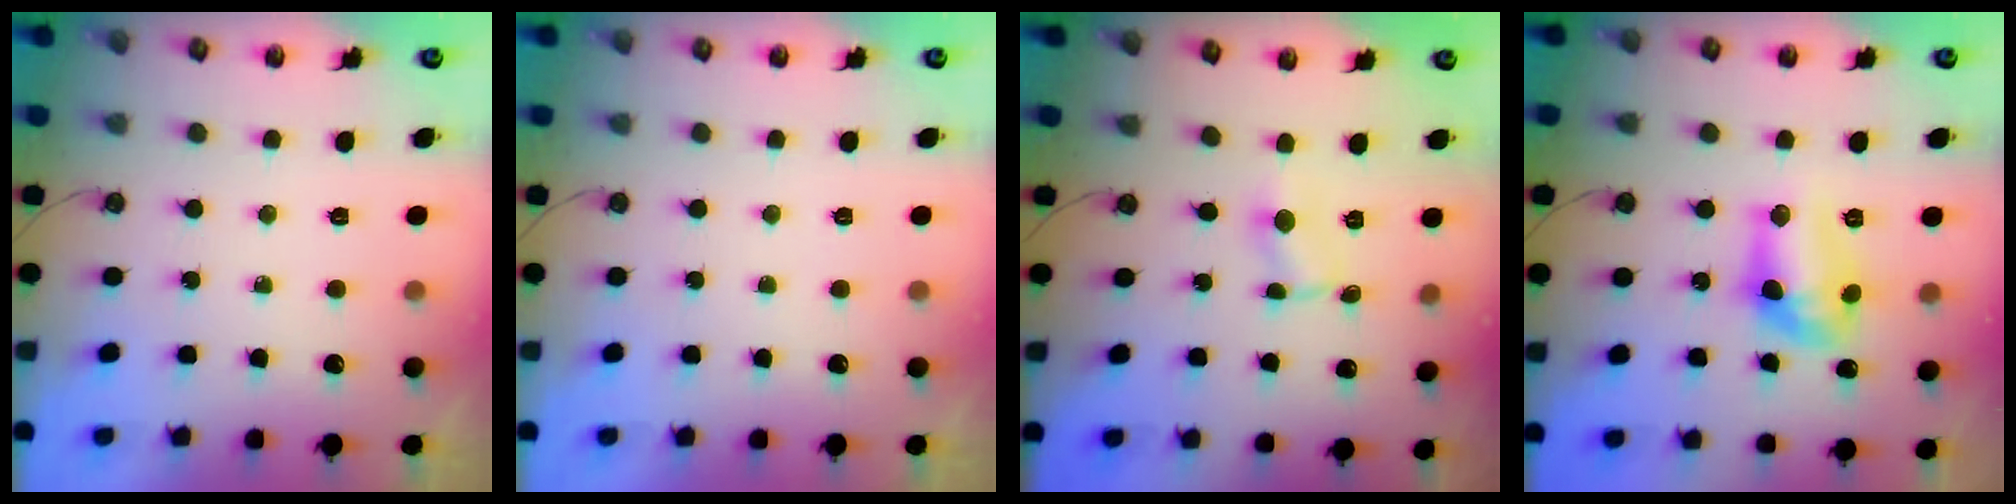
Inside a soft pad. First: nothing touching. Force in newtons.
{"total": 0.0}
{"total": 1.0, "press": 0.9, "slide": 0.1}
{"total": 11.5, "press": 11.4, "slide": 0.8}